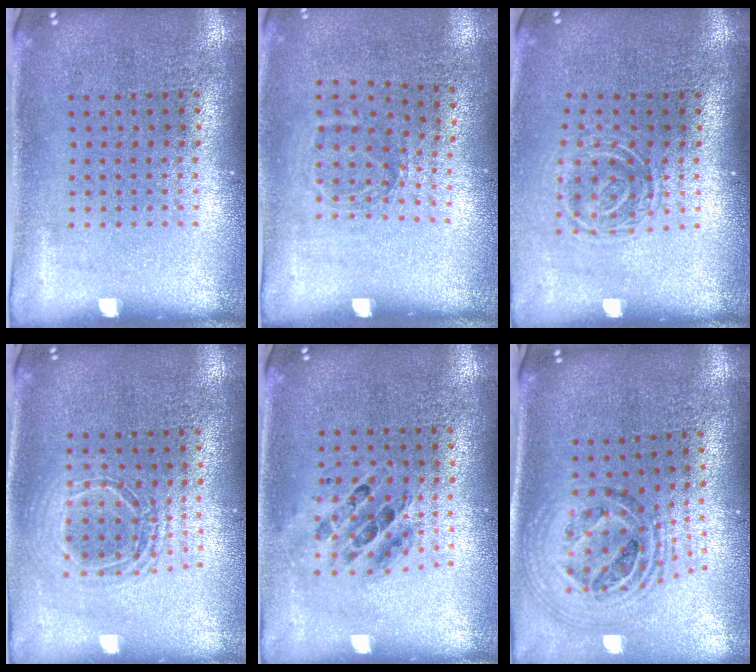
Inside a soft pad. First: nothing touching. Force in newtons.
{"total": 1.1, "press": 0.8, "slide": 0.7}
{"total": 1.7, "press": 1.2, "slide": 1.2}
{"total": 1.7, "press": 1.4, "slide": 0.9}
{"total": 0.7, "press": 0.7, "slide": 0.1}
{"total": 1.7, "press": 1.5, "slide": 0.8}